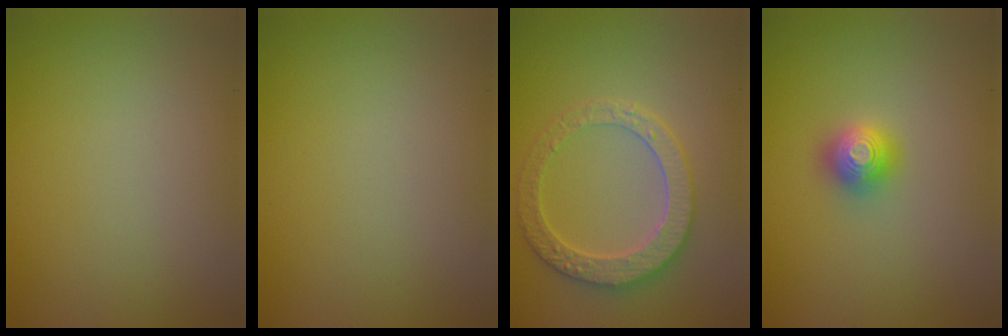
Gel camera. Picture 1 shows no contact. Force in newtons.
{"total": 0.0}
{"total": 4.2, "press": 4.0, "slide": 1.0}
{"total": 2.0, "press": 2.0, "slide": 0.2}